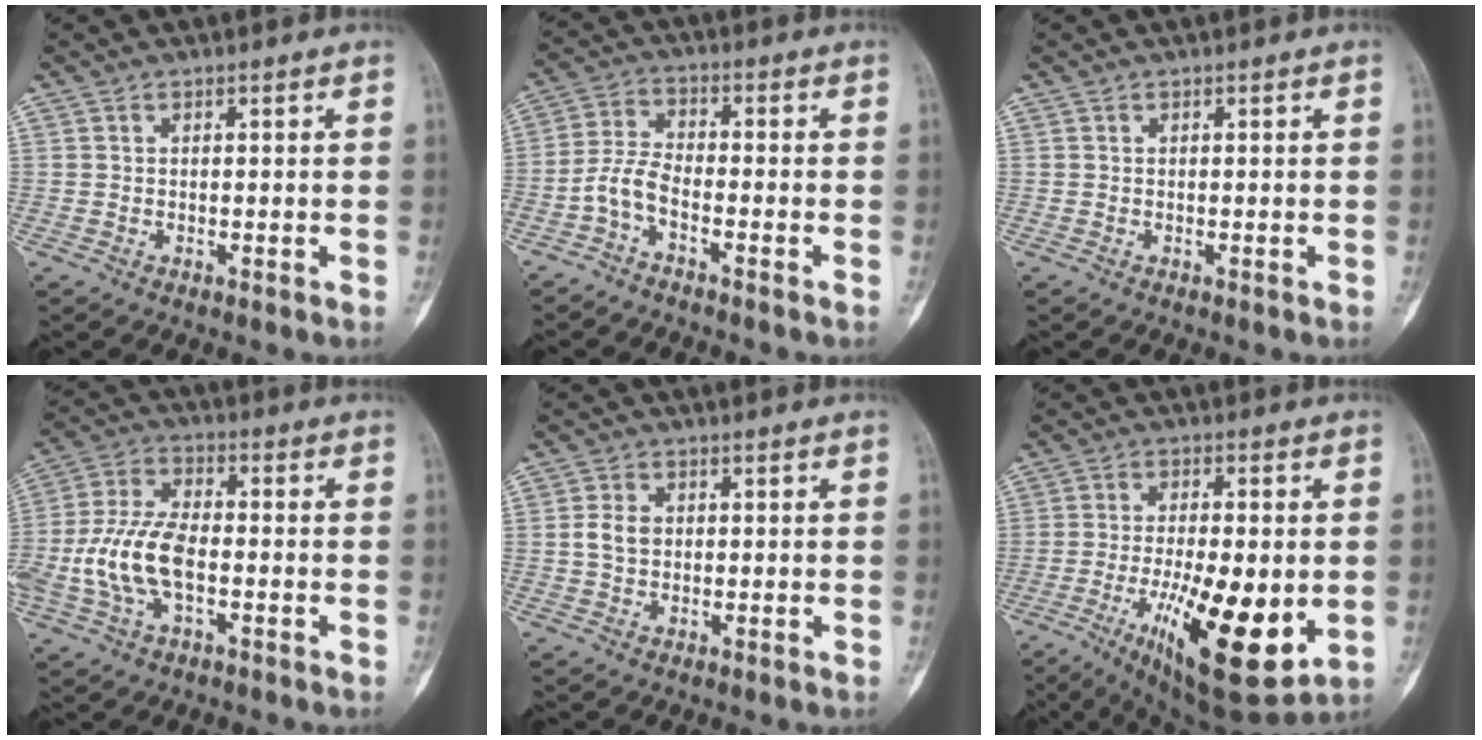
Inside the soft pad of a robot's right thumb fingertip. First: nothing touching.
{"total": 5.0, "force": [-3.0, 1.8, 3.6], "torque": [-0.077, 0.027, -0.069]}
{"total": 0.0}
{"total": 13.6, "force": [-2.8, 7.2, 11.1], "torque": [-0.242, 0.025, -0.057]}
{"total": 3.6, "force": [0.2, 2.7, 2.3], "torque": [-0.042, 0.006, 0.002]}
{"total": 20.1, "force": [-4.5, 6.8, 18.3], "torque": [-0.284, -0.020, -0.051]}